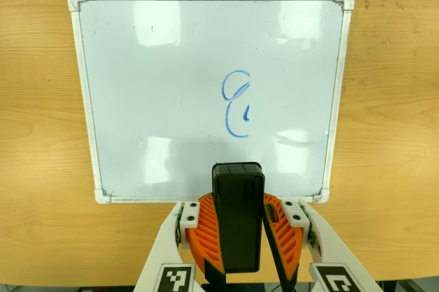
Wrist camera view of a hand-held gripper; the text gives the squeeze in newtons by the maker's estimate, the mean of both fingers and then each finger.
{"total": 9.9, "left": 9.4, "right": 10.4}